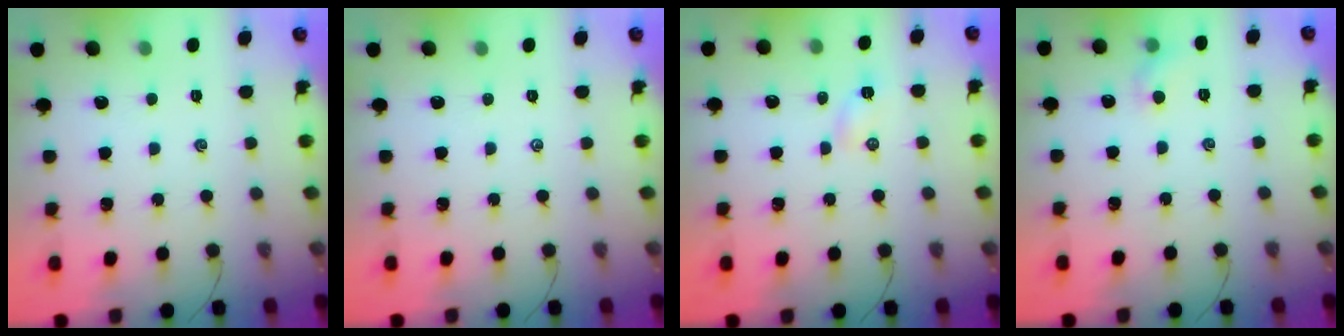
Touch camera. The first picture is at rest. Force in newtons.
{"total": 0.0}
{"total": 2.9, "press": 2.7, "slide": 1.0}
{"total": 5.8, "press": 5.7, "slide": 1.4}